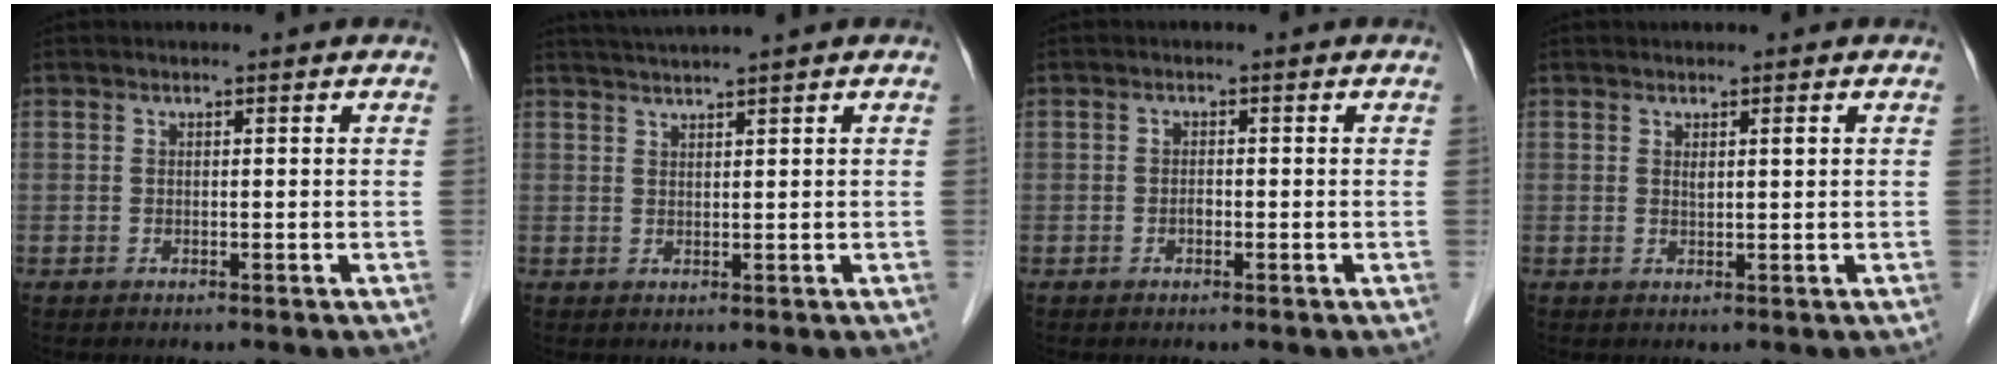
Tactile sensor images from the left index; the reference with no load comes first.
{"total": 3.9, "force": [3.4, -1.2, 1.6], "torque": [-0.023, 0.017, 0.064]}
{"total": 0.8, "force": [-0.5, 0.5, 0.5], "torque": [-0.008, 0.003, -0.011]}
{"total": 1.1, "force": [0.5, 0.0, 1.0], "torque": [-0.021, 0.001, 0.008]}